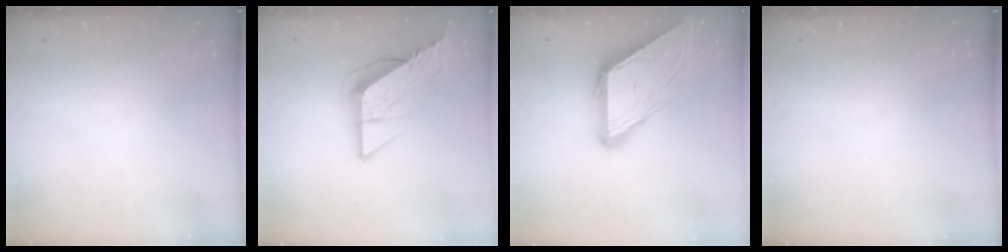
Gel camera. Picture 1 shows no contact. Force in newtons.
{"total": 11.4, "press": 11.3, "slide": 1.3}
{"total": 11.8, "press": 11.7, "slide": 1.2}
{"total": 0.0}